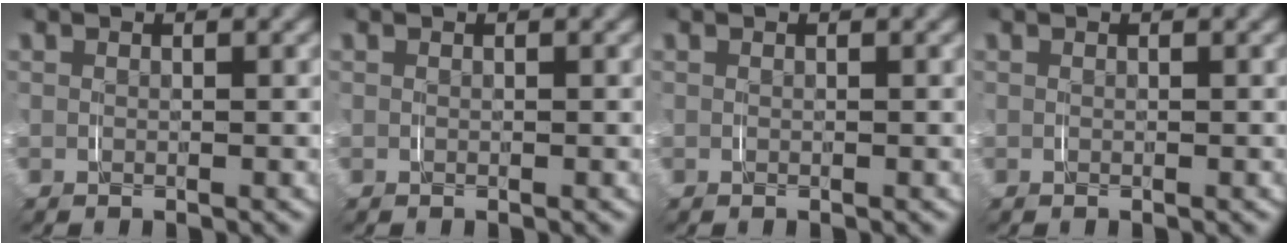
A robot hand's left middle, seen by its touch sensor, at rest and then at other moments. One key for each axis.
{"total": 0.0}
{"total": 0.0}
{"total": 0.0}